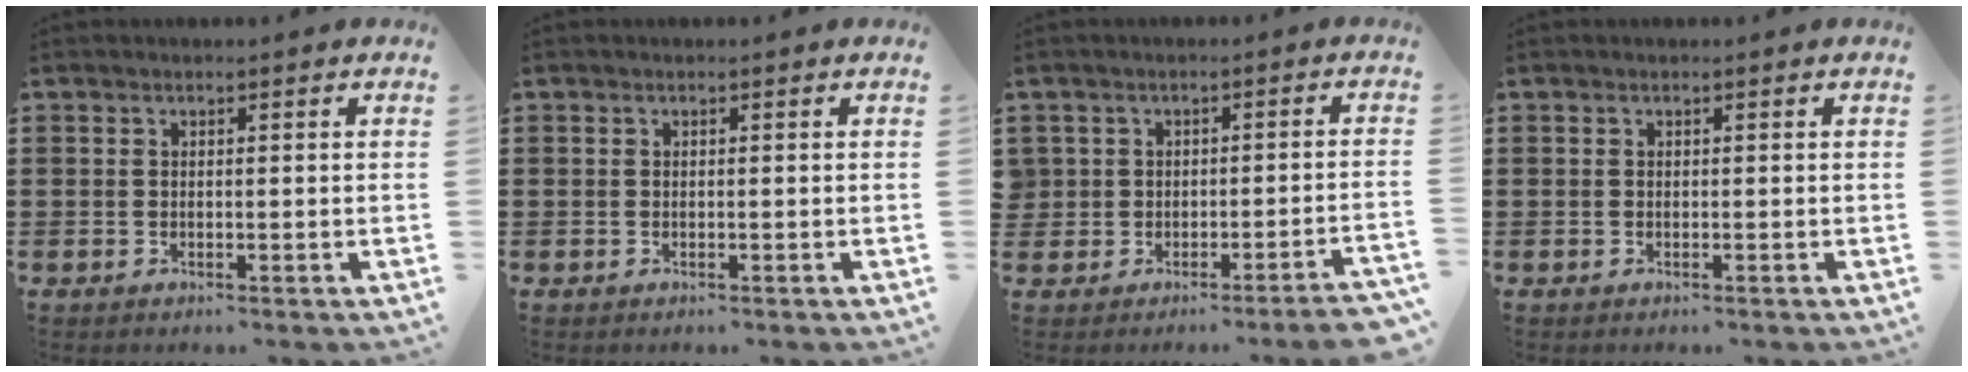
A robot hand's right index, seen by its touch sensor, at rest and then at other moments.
{"total": 0.0}
{"total": 2.1, "force": [-1.9, 0.8, 0.4], "torque": [-0.014, 0.004, -0.044]}
{"total": 0.0}